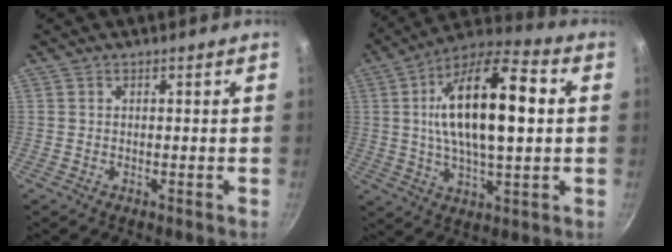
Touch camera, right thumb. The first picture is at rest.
{"total": 21.1, "force": [2.9, 8.5, 19.1], "torque": [-0.319, 0.020, 0.042]}